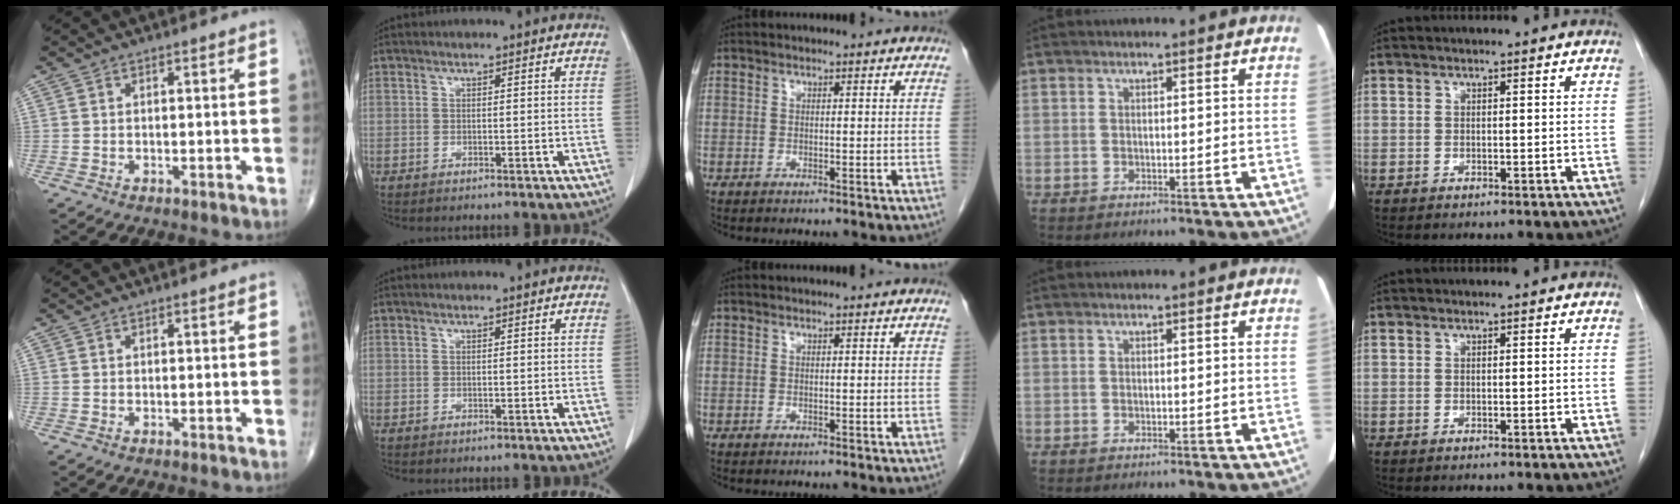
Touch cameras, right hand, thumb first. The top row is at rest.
{}